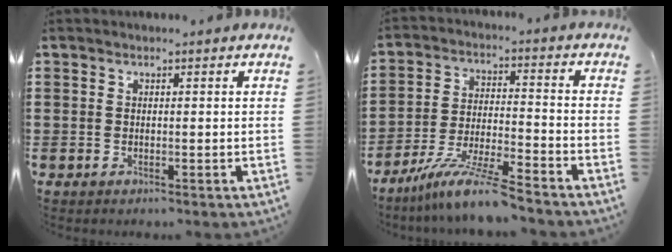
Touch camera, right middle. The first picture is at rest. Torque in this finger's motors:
{"motor_torque": [1.63, -0.51, 0.33, 0.19]}